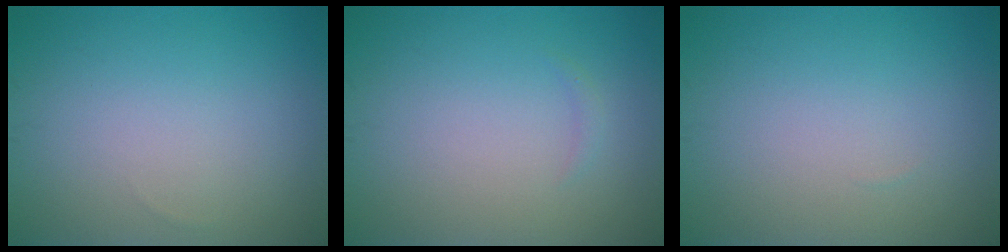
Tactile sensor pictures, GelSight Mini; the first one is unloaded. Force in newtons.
{"total": 0.5, "press": 0.5, "slide": 0.1}
{"total": 0.0}